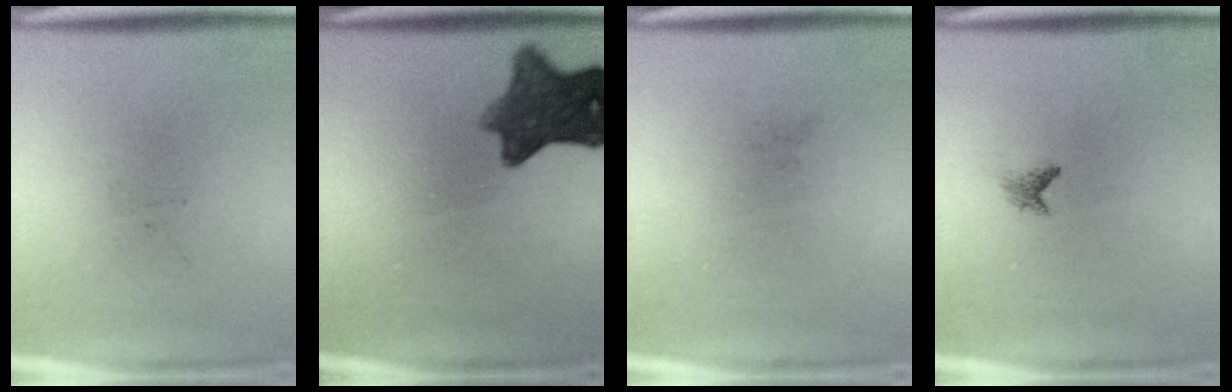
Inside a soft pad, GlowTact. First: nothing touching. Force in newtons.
{"total": 9.2}
{"total": 0.0}
{"total": 0.8}